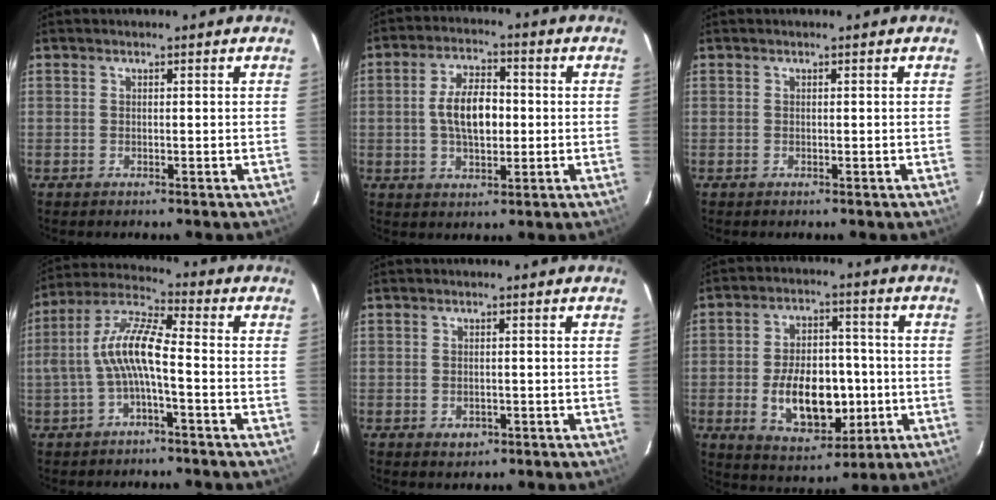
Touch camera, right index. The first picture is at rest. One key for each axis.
{"total": 8.8, "fx": -0.2, "fy": 4.5, "fz": 7.5, "tx": -0.141, "ty": 0.012, "tz": -0.002}
{"total": 0.0}
{"total": 9.2, "fx": -1.9, "fy": 2.0, "fz": 8.7, "tx": -0.192, "ty": 0.017, "tz": -0.034}
{"total": 2.1, "fx": -0.7, "fy": 1.7, "fz": 1.1, "tx": -0.020, "ty": -0.002, "tz": -0.004}
{"total": 14.4, "fx": -2.8, "fy": 8.7, "fz": 11.1, "tx": -0.208, "ty": 0.011, "tz": -0.024}